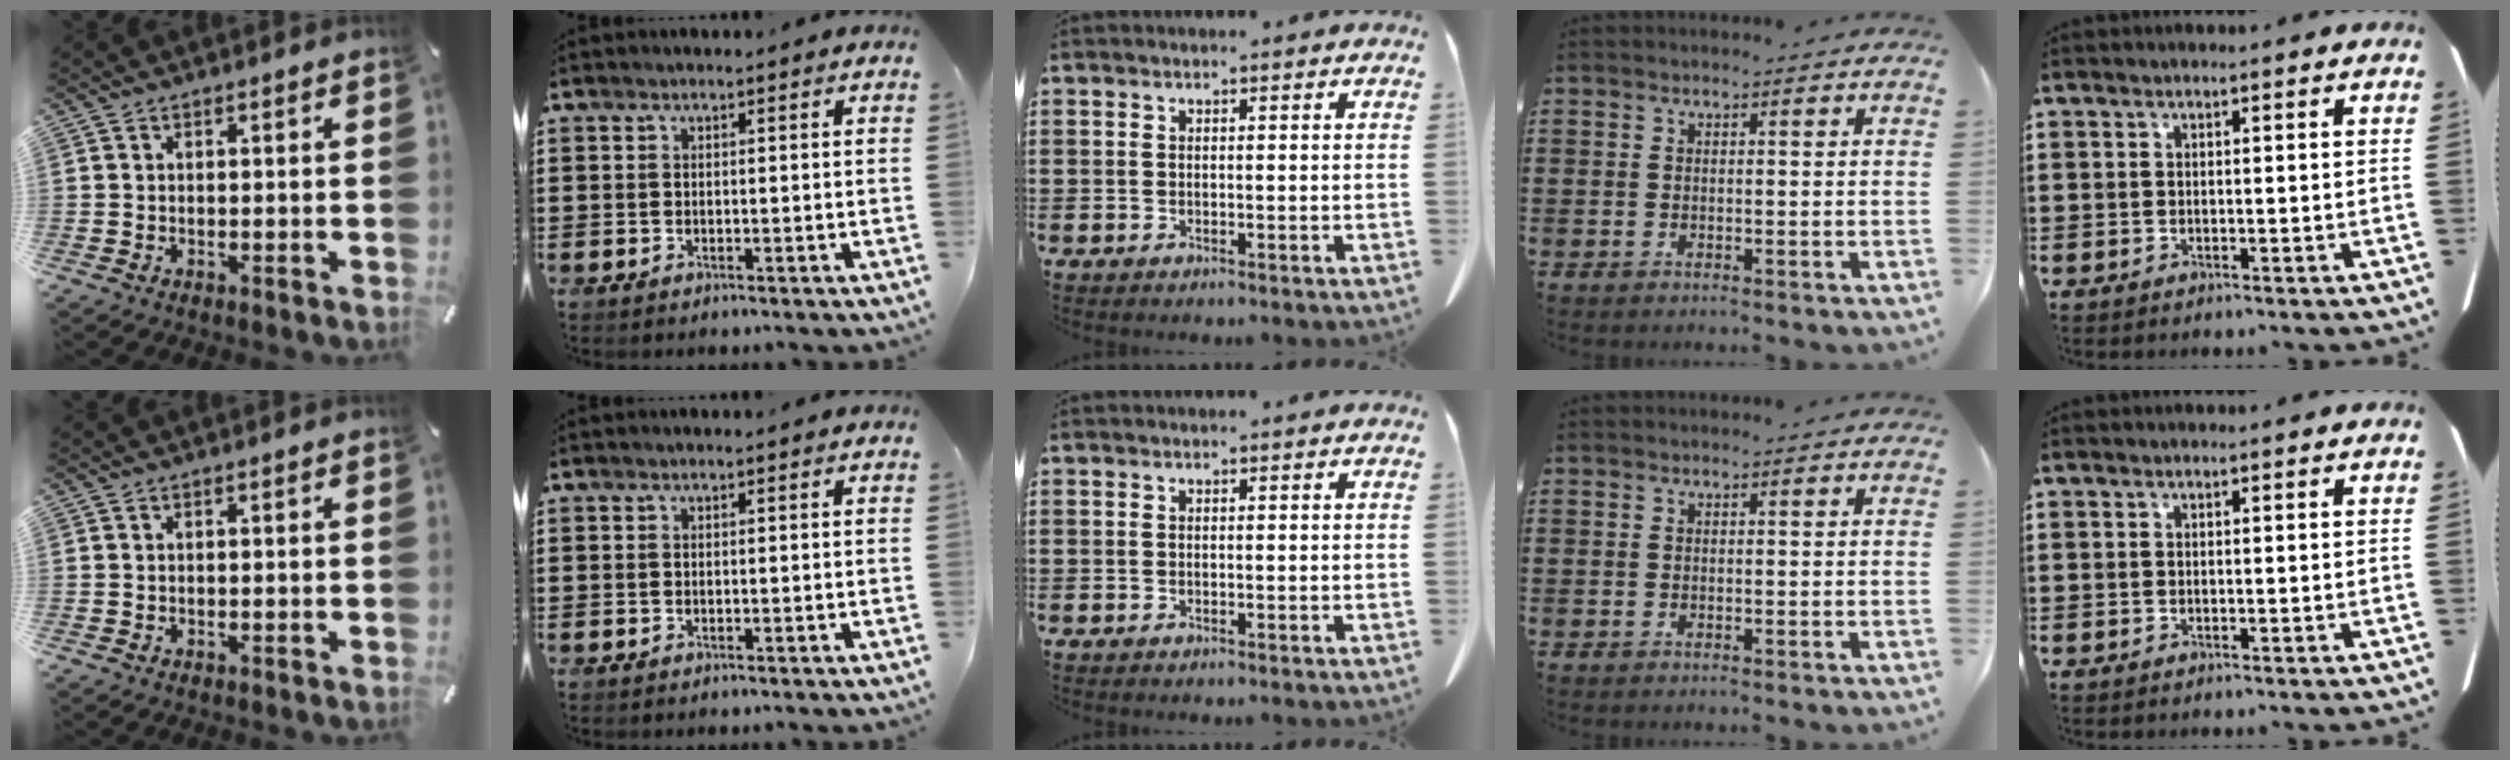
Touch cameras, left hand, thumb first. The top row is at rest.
{}